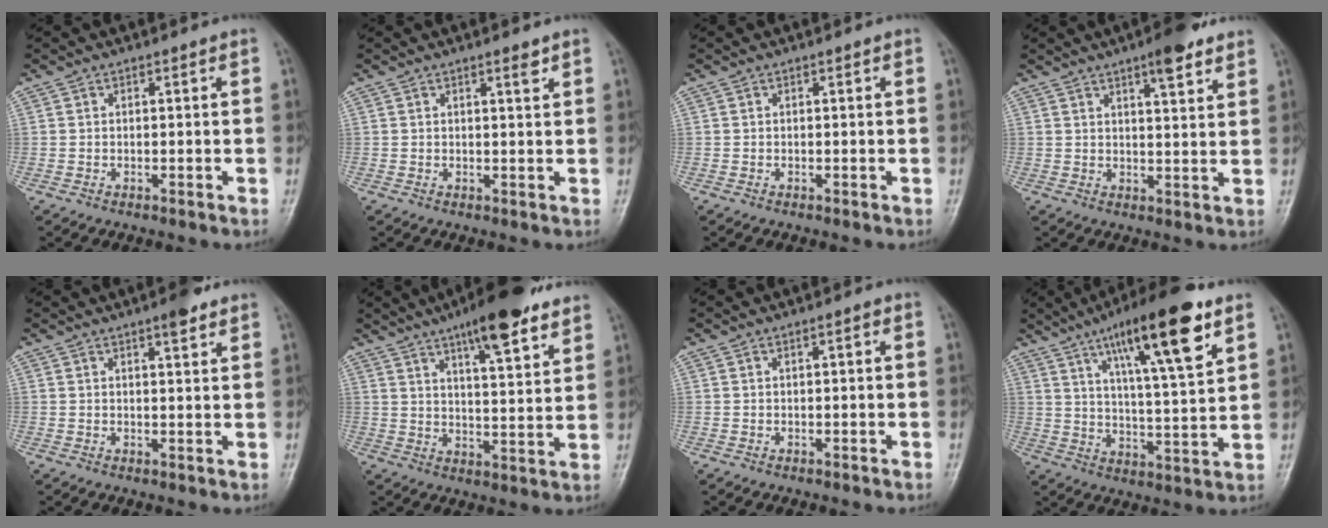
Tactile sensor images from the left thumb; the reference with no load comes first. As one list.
[{"total": 1.6, "force": [1.2, 0.2, 1.1], "torque": [-0.016, -0.008, 0.018]}, {"total": 0.0}, {"total": 7.4, "force": [4.9, 1.8, 5.3], "torque": [-0.067, -0.024, 0.067]}, {"total": 3.9, "force": [2.6, 0.9, 2.7], "torque": [-0.033, -0.013, 0.035]}, {"total": 15.5, "force": [10.3, 3.9, 10.9], "torque": [-0.139, -0.044, 0.156]}, {"total": 0.9, "force": [0.3, 0.2, 0.8], "torque": [-0.014, 0.002, 0.004]}, {"total": 18.3, "force": [9.9, 3.5, 15.0], "torque": [-0.227, -0.037, 0.162]}]